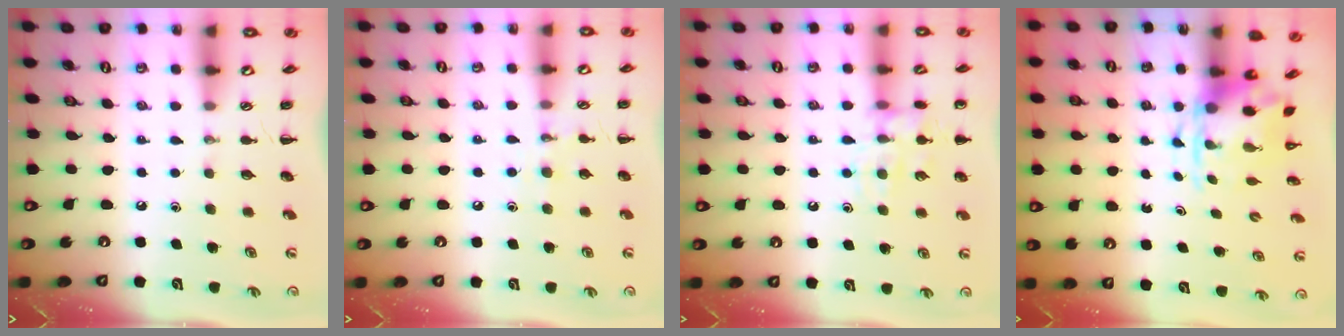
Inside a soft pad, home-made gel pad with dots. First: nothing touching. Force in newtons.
{"total": 6.7, "press": 6.5, "slide": 1.5}
{"total": 11.4, "press": 11.4, "slide": 0.8}
{"total": 3.8, "press": 3.7, "slide": 0.9}